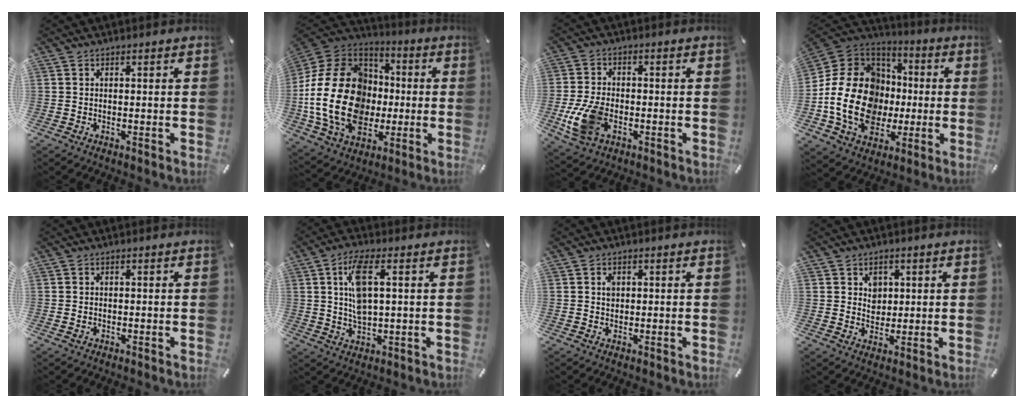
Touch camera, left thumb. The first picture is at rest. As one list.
[{"total": 25.6, "force": [-3.3, 19.3, 16.5], "torque": [-0.351, 0.021, -0.048]}, {"total": 10.0, "force": [-2.8, 6.5, 7.0], "torque": [-0.160, 0.003, -0.049]}, {"total": 22.6, "force": [-3.0, 18.0, 13.3], "torque": [-0.277, 0.014, -0.039]}, {"total": 0.7, "force": [-0.1, 0.5, 0.4], "torque": [-0.009, 0.002, -0.002]}, {"total": 9.3, "force": [2.1, 3.9, 8.2], "torque": [-0.166, -0.002, 0.034]}, {"total": 1.6, "force": [0.5, 1.3, 0.8], "torque": [-0.001, -0.003, 0.005]}, {"total": 4.0, "force": [1.2, 3.7, 0.9], "torque": [0.003, -0.006, 0.015]}]